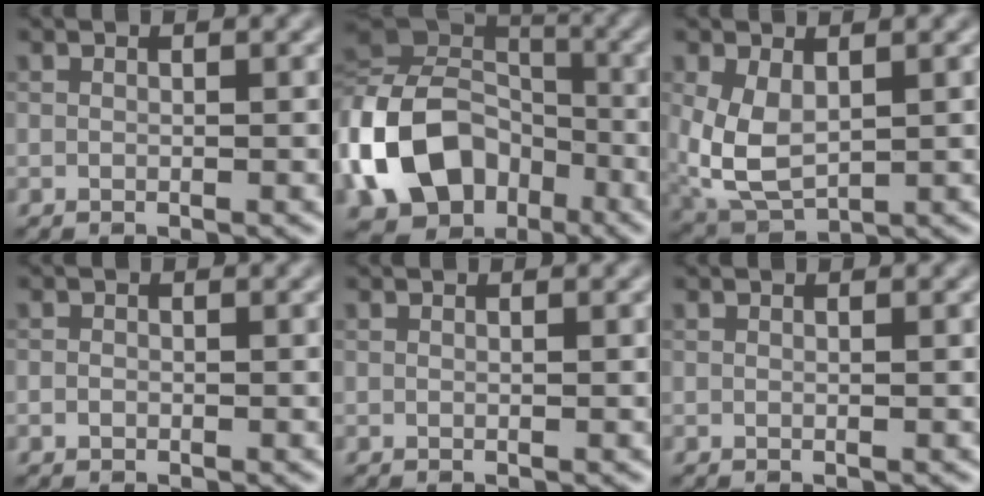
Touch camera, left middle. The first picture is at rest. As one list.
[{"total": 13.0, "force": [-4.4, 9.8, 7.3], "torque": [-0.165, -0.004, -0.092]}, {"total": 5.1, "force": [0.6, 3.2, 4.0], "torque": [-0.103, -0.009, 0.019]}, {"total": 0.6, "force": [-0.3, 0.5, 0.2], "torque": [-0.002, -0.002, -0.006]}, {"total": 0.0}, {"total": 0.0}]